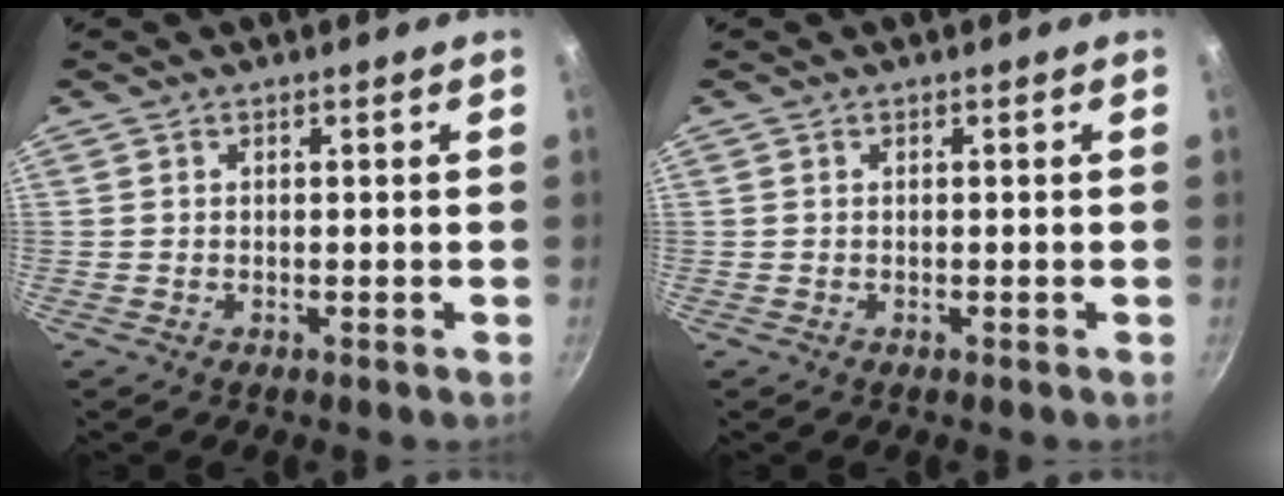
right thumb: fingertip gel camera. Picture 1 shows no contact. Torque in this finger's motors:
{"motor_torque": [-0.37, 0.12, -0.31, 0.11, 0.01]}